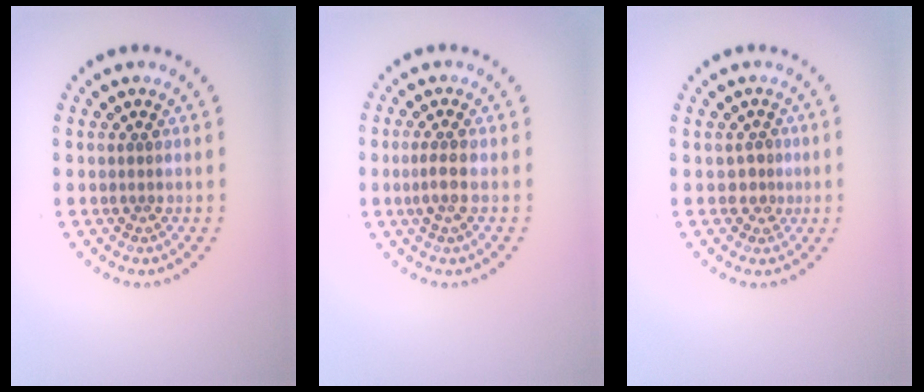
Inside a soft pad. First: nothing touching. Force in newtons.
{"total": 1.7, "press": 1.5, "slide": 0.9}
{"total": 1.5, "press": 0.9, "slide": 1.1}